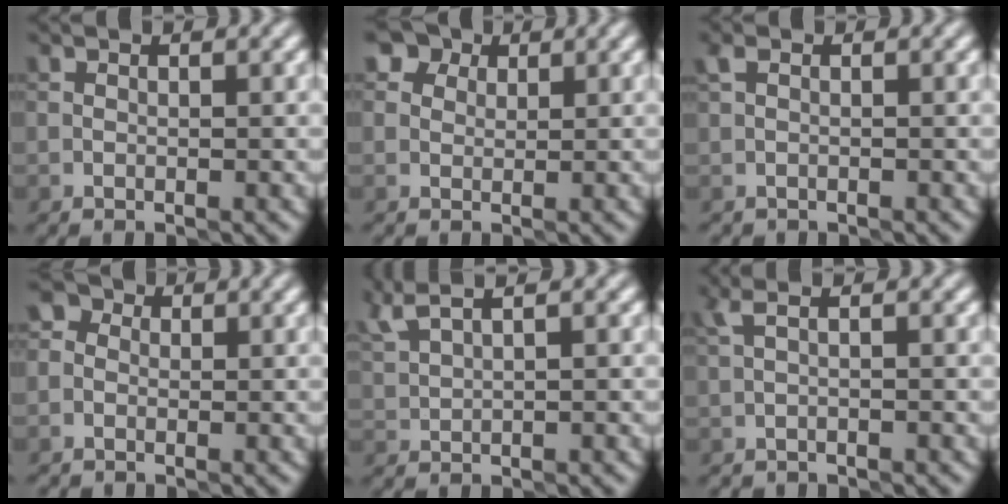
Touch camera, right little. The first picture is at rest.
{"total": 3.3, "force": [2.0, 2.5, 0.8], "torque": [-0.002, 0.006, 0.020]}
{"total": 0.7, "force": [-0.3, 0.7, 0.2], "torque": [-0.001, 0.005, -0.006]}
{"total": 2.1, "force": [-0.3, 2.0, 0.5], "torque": [0.007, 0.016, -0.019]}
{"total": 3.7, "force": [2.8, 1.0, 2.1], "torque": [-0.047, 0.027, 0.047]}
{"total": 0.8, "force": [0.2, 0.1, 0.8], "torque": [-0.018, 0.003, 0.005]}